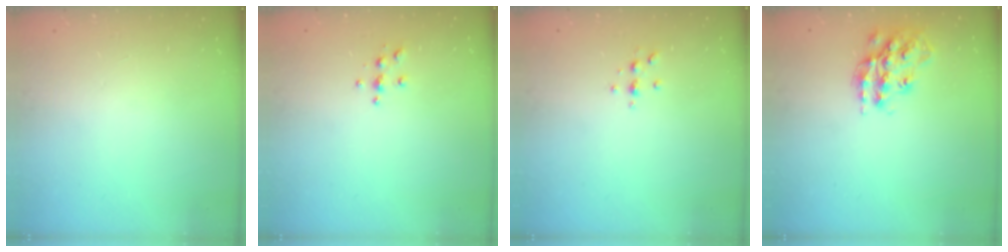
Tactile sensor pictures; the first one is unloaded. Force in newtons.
{"total": 3.8, "press": 3.8, "slide": 0.4}
{"total": 3.9, "press": 3.9, "slide": 0.6}
{"total": 16.3, "press": 16.3, "slide": 0.8}